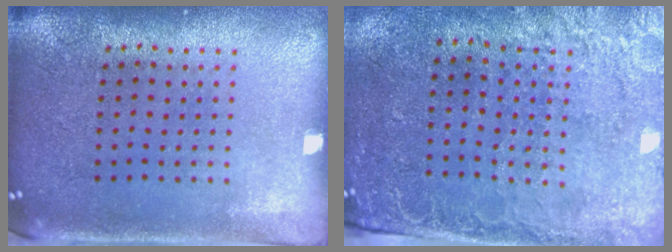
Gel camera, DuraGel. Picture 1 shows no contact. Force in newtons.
{"total": 2.6, "press": 2.3, "slide": 1.3}